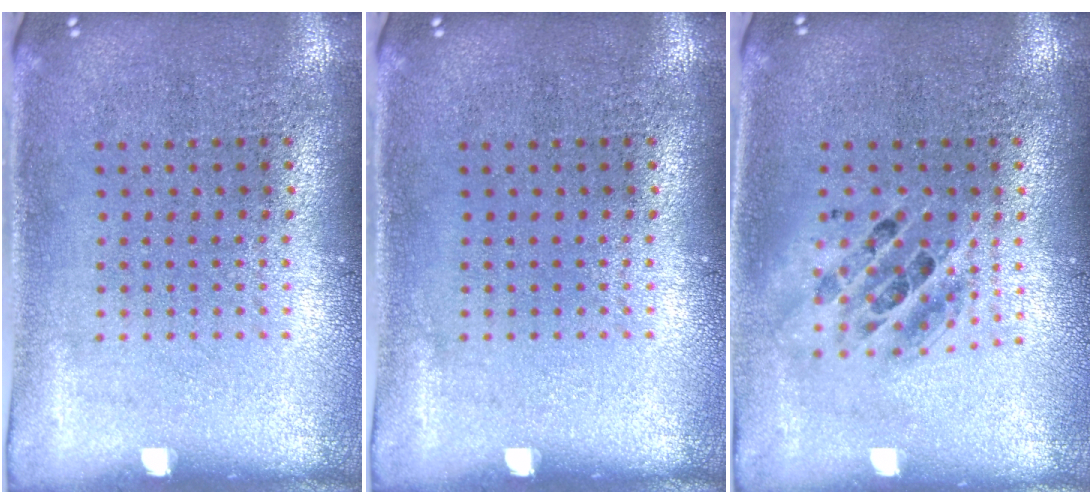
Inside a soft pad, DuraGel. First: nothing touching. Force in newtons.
{"total": 0.0}
{"total": 1.4, "press": 1.3, "slide": 0.7}